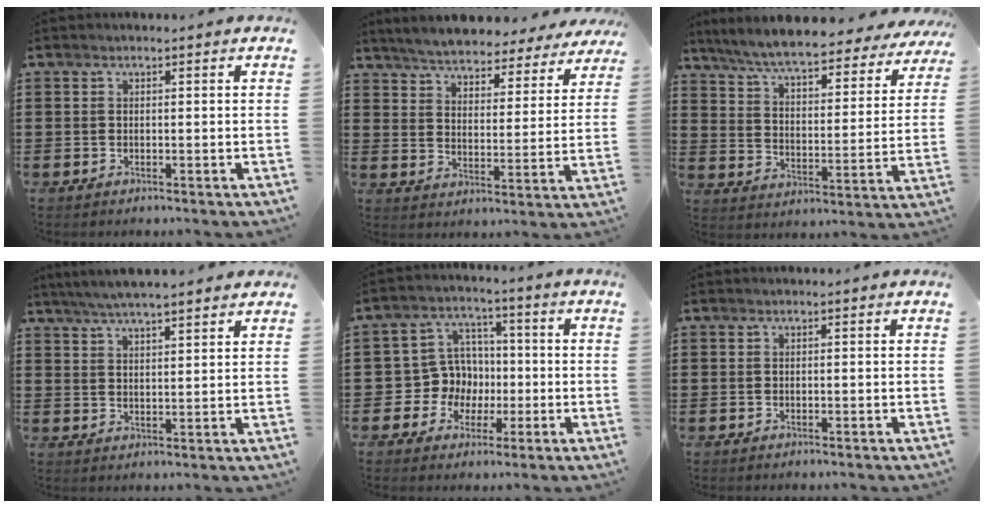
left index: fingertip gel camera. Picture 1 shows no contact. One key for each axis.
{"total": 5.4, "fx": 5.3, "fy": 0.0, "fz": 0.8, "tx": -0.044, "ty": -0.039, "tz": 0.090}
{"total": 7.2, "fx": 6.6, "fy": 0.2, "fz": 3.0, "tx": -0.087, "ty": -0.042, "tz": 0.111}
{"total": 4.6, "fx": 4.1, "fy": 0.2, "fz": 2.0, "tx": -0.049, "ty": -0.010, "tz": 0.073}
{"total": 8.0, "fx": -0.1, "fy": 7.8, "fz": 1.6, "tx": -0.070, "ty": 0.007, "tz": 0.004}
{"total": 0.0}